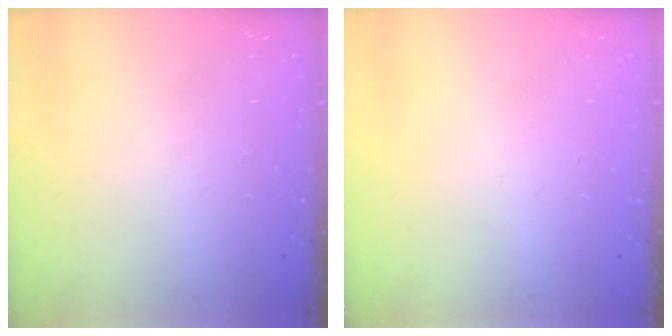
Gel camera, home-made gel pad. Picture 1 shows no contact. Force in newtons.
{"total": 0.0}